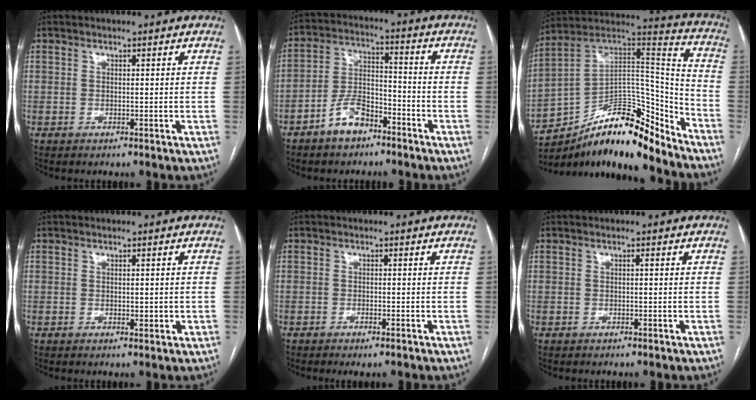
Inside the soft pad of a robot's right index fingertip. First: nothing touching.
{"total": 7.9, "force": [-5.1, 3.9, 4.6], "torque": [-0.096, 0.020, -0.093]}
{"total": 21.1, "force": [-16.4, 6.1, 11.7], "torque": [-0.185, 0.059, -0.276]}
{"total": 1.4, "force": [0.0, 0.8, 1.2], "torque": [-0.016, -0.004, 0.003]}
{"total": 1.6, "force": [-1.1, 0.3, 1.1], "torque": [-0.016, -0.003, -0.013]}
{"total": 0.0}